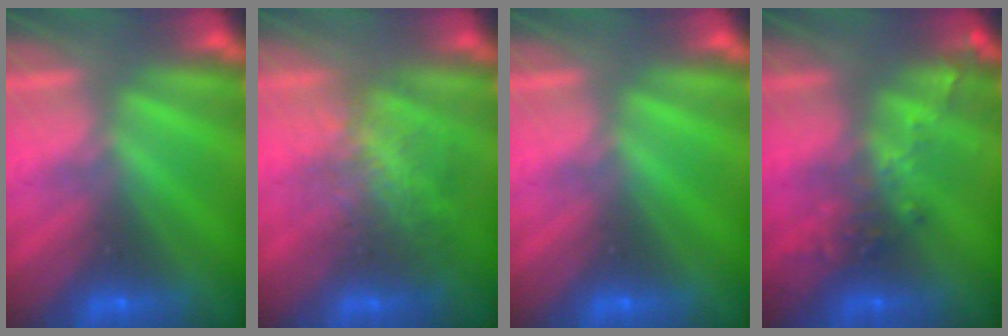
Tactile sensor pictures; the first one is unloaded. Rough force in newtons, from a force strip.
{"total": 2.8}
{"total": 0.0}
{"total": 2.7}